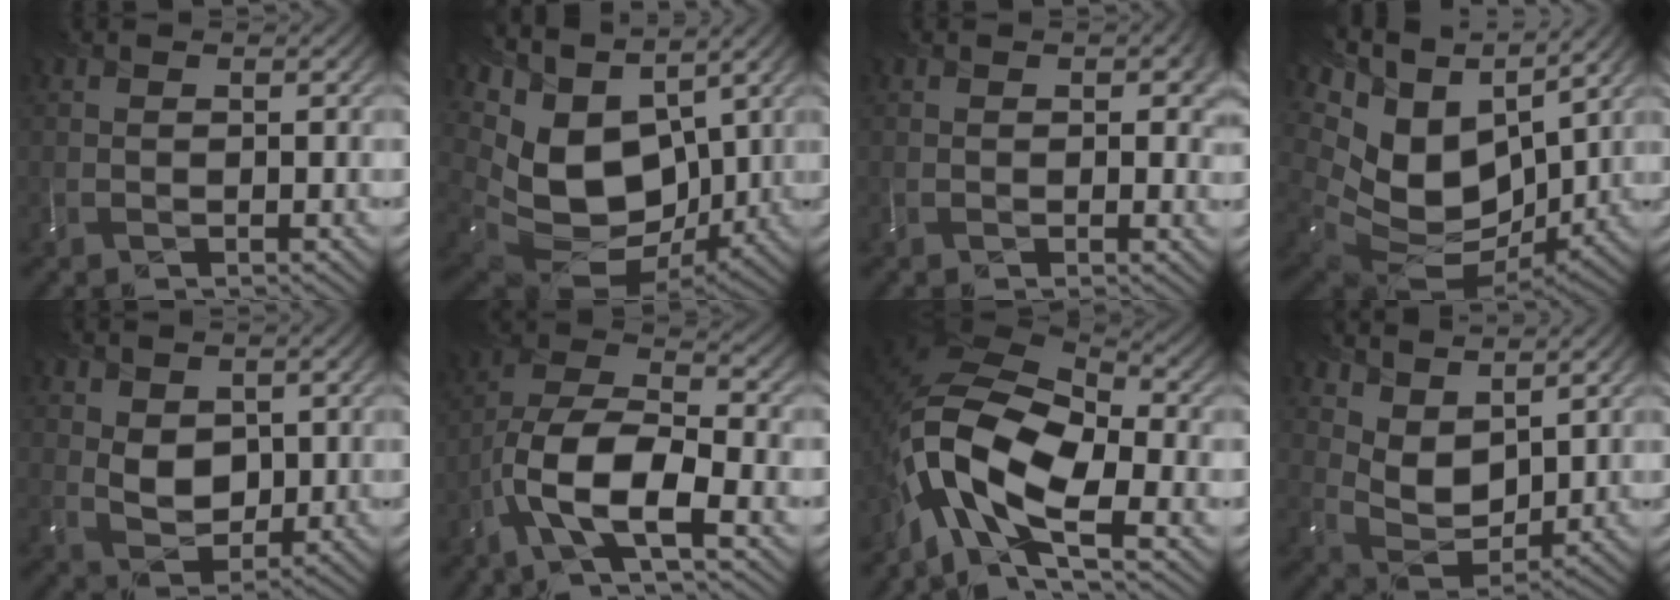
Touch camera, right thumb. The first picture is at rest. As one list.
[{"total": 15.9, "force": [3.3, 11.1, 10.9], "torque": [-0.259, -0.017, 0.098]}, {"total": 3.3, "force": [0.9, 2.0, 2.4], "torque": [-0.029, -0.002, 0.020]}, {"total": 17.2, "force": [5.6, 11.6, 11.4], "torque": [-0.275, 0.000, 0.131]}, {"total": 4.6, "force": [1.3, 3.5, 2.7], "torque": [-0.064, -0.007, 0.026]}, {"total": 10.6, "force": [-5.6, 3.8, 8.1], "torque": [-0.159, -0.001, -0.115]}, {"total": 13.5, "force": [-5.9, 6.5, 10.2], "torque": [-0.214, -0.018, -0.119]}, {"total": 7.4, "force": [4.8, 4.0, 4.0], "torque": [-0.098, -0.001, 0.088]}]